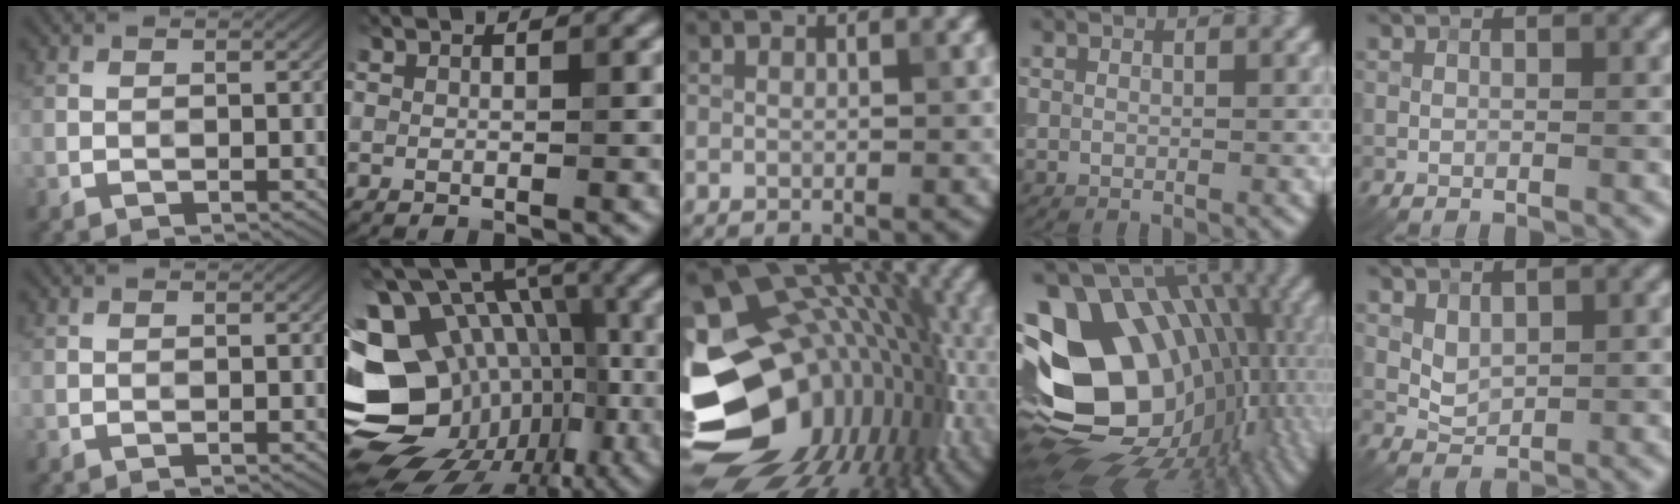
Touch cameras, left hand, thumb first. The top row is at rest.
{"index": {"total": 19.4, "force": [-4.6, 15.0, 11.4], "torque": [-0.196, -0.005, -0.044]}, "middle": {"total": 19.5, "force": [-3.7, 14.8, 12.1], "torque": [-0.201, 0.003, -0.034]}, "ring": {"total": 19.5, "force": [0.5, 14.2, 13.3], "torque": [-0.221, -0.010, 0.042]}, "little": {"total": 1.6, "force": [0.8, 1.1, 0.9], "torque": [-0.018, -0.004, 0.021]}}